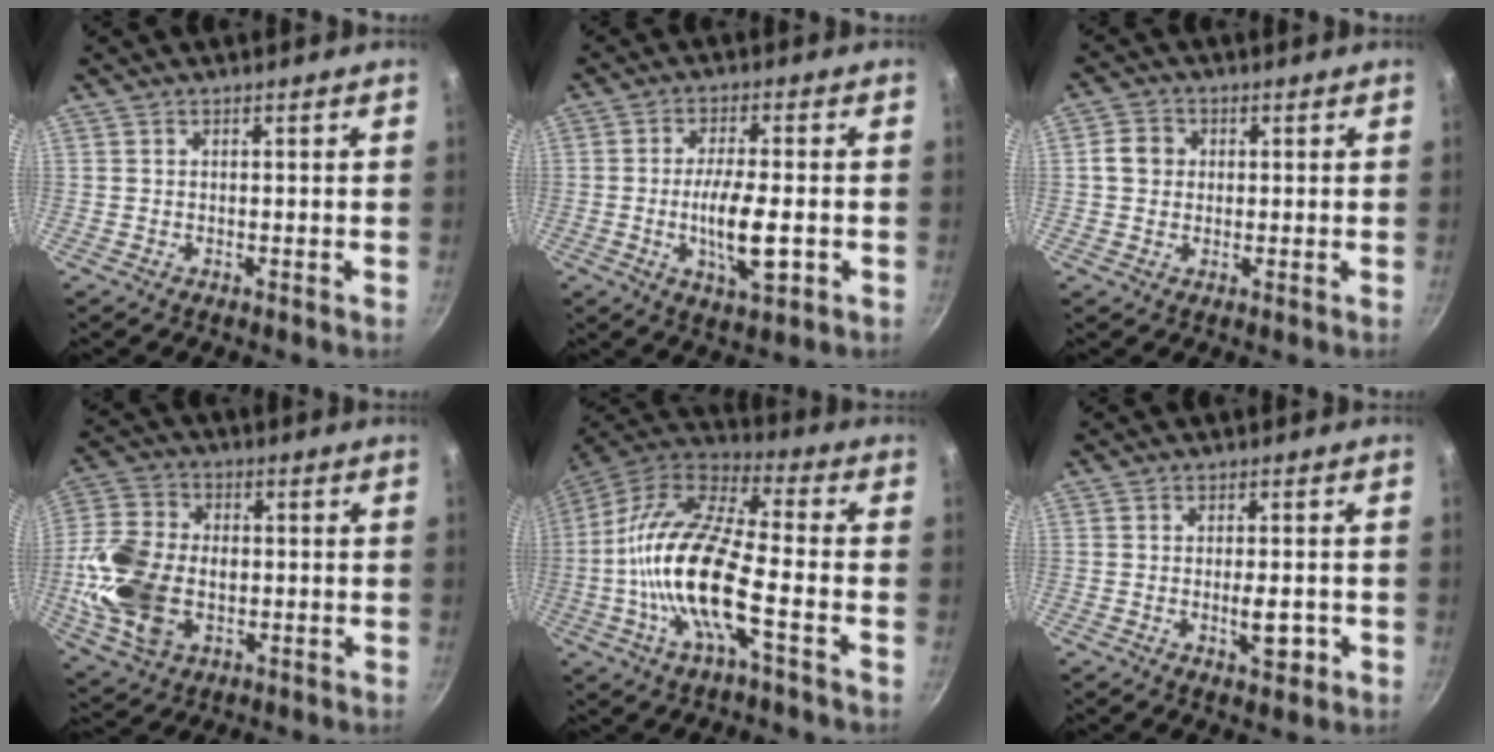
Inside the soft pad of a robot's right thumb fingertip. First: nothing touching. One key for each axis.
{"total": 10.1, "fx": -2.1, "fy": 3.1, "fz": 9.3, "tx": -0.165, "ty": 0.002, "tz": -0.036}
{"total": 4.4, "fx": 0.4, "fy": 3.9, "fz": 1.9, "tx": -0.018, "ty": 0.008, "tz": -0.002}
{"total": 16.8, "fx": -2.1, "fy": 11.5, "fz": 12.1, "tx": -0.234, "ty": 0.014, "tz": -0.038}
{"total": 19.3, "fx": -4.4, "fy": 6.5, "fz": 17.6, "tx": -0.343, "ty": 0.040, "tz": -0.103}
{"total": 4.8, "fx": -1.2, "fy": 2.0, "fz": 4.1, "tx": -0.046, "ty": 0.002, "tz": -0.016}